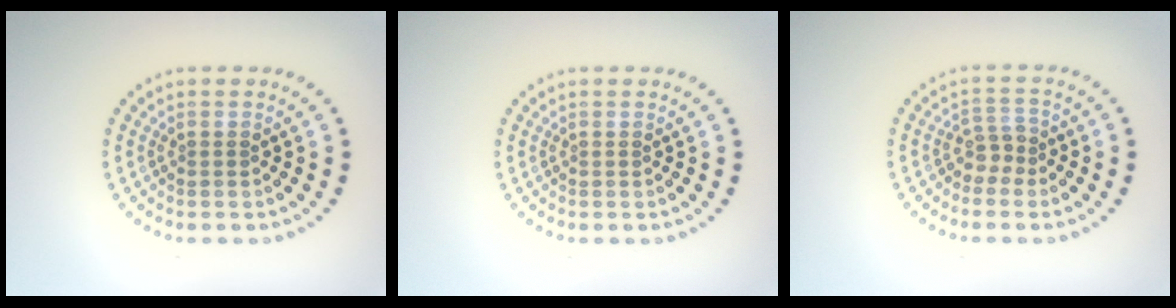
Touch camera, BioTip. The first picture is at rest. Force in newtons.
{"total": 0.0}
{"total": 1.9, "press": 1.3, "slide": 1.4}